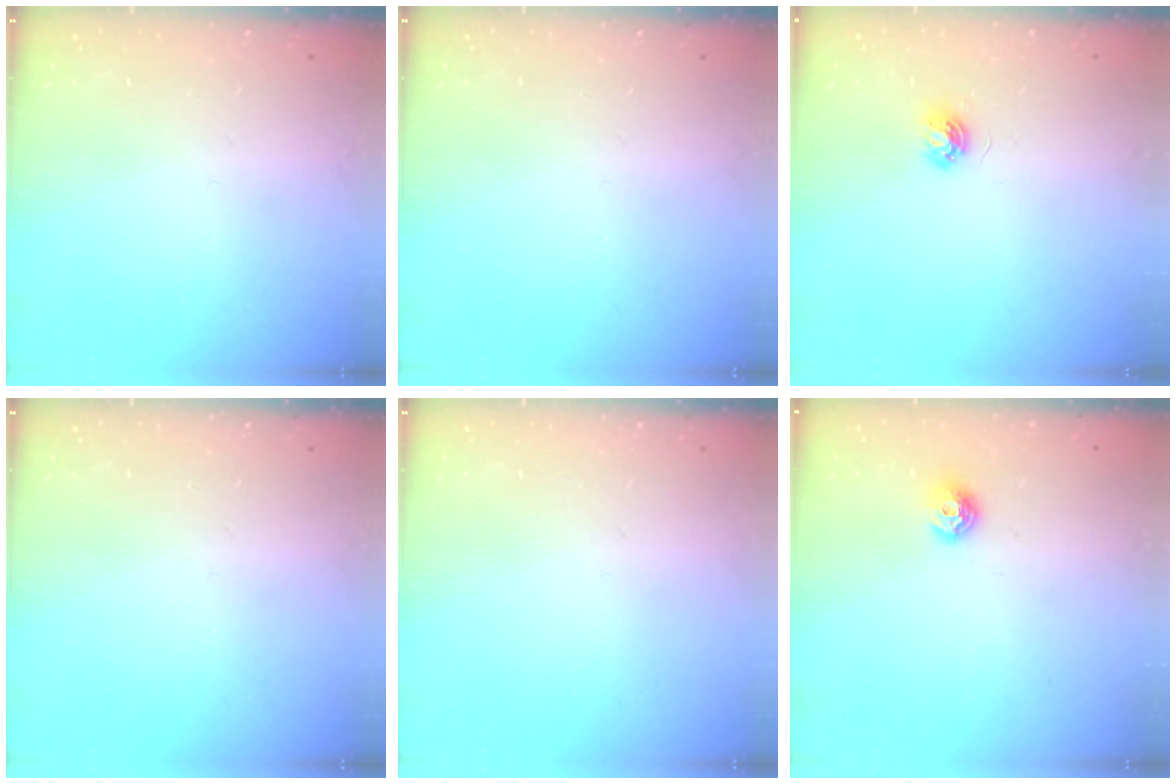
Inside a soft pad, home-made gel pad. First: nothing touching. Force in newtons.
{"total": 0.0}
{"total": 5.2, "press": 5.1, "slide": 0.6}
{"total": 0.0}
{"total": 0.0}
{"total": 7.0, "press": 6.9, "slide": 0.9}